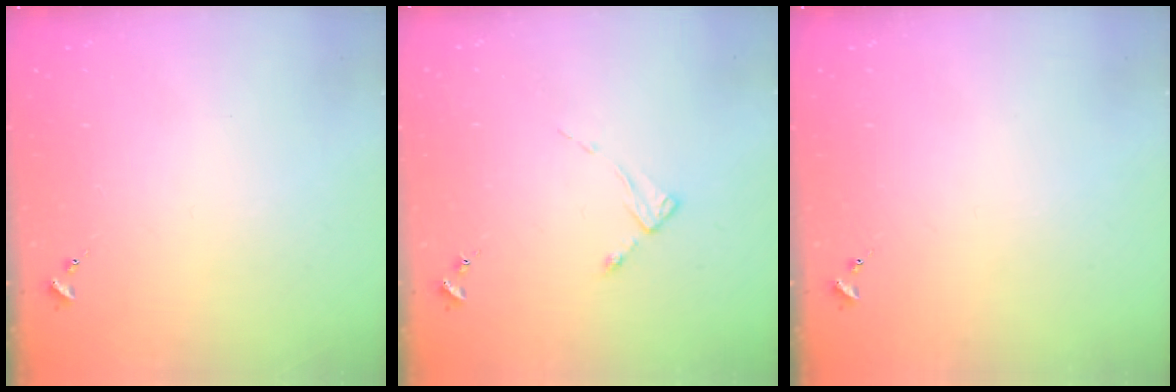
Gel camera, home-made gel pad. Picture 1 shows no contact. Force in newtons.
{"total": 2.6, "press": 2.6, "slide": 0.3}
{"total": 0.0}